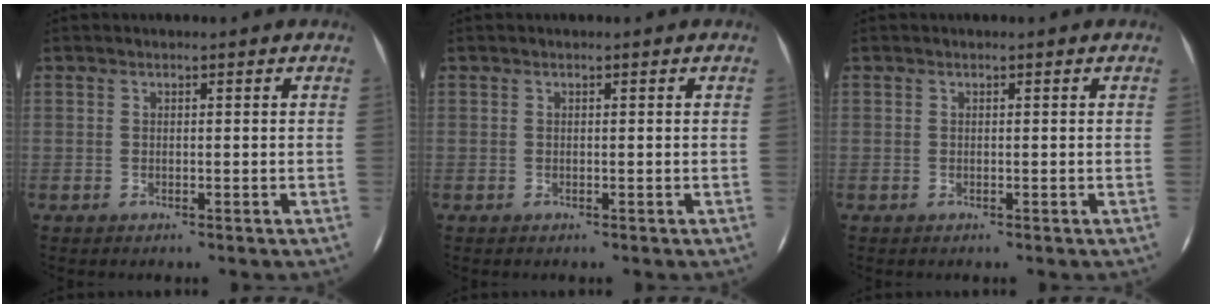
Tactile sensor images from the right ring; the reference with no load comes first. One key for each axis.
{"total": 0.0}
{"total": 0.0}